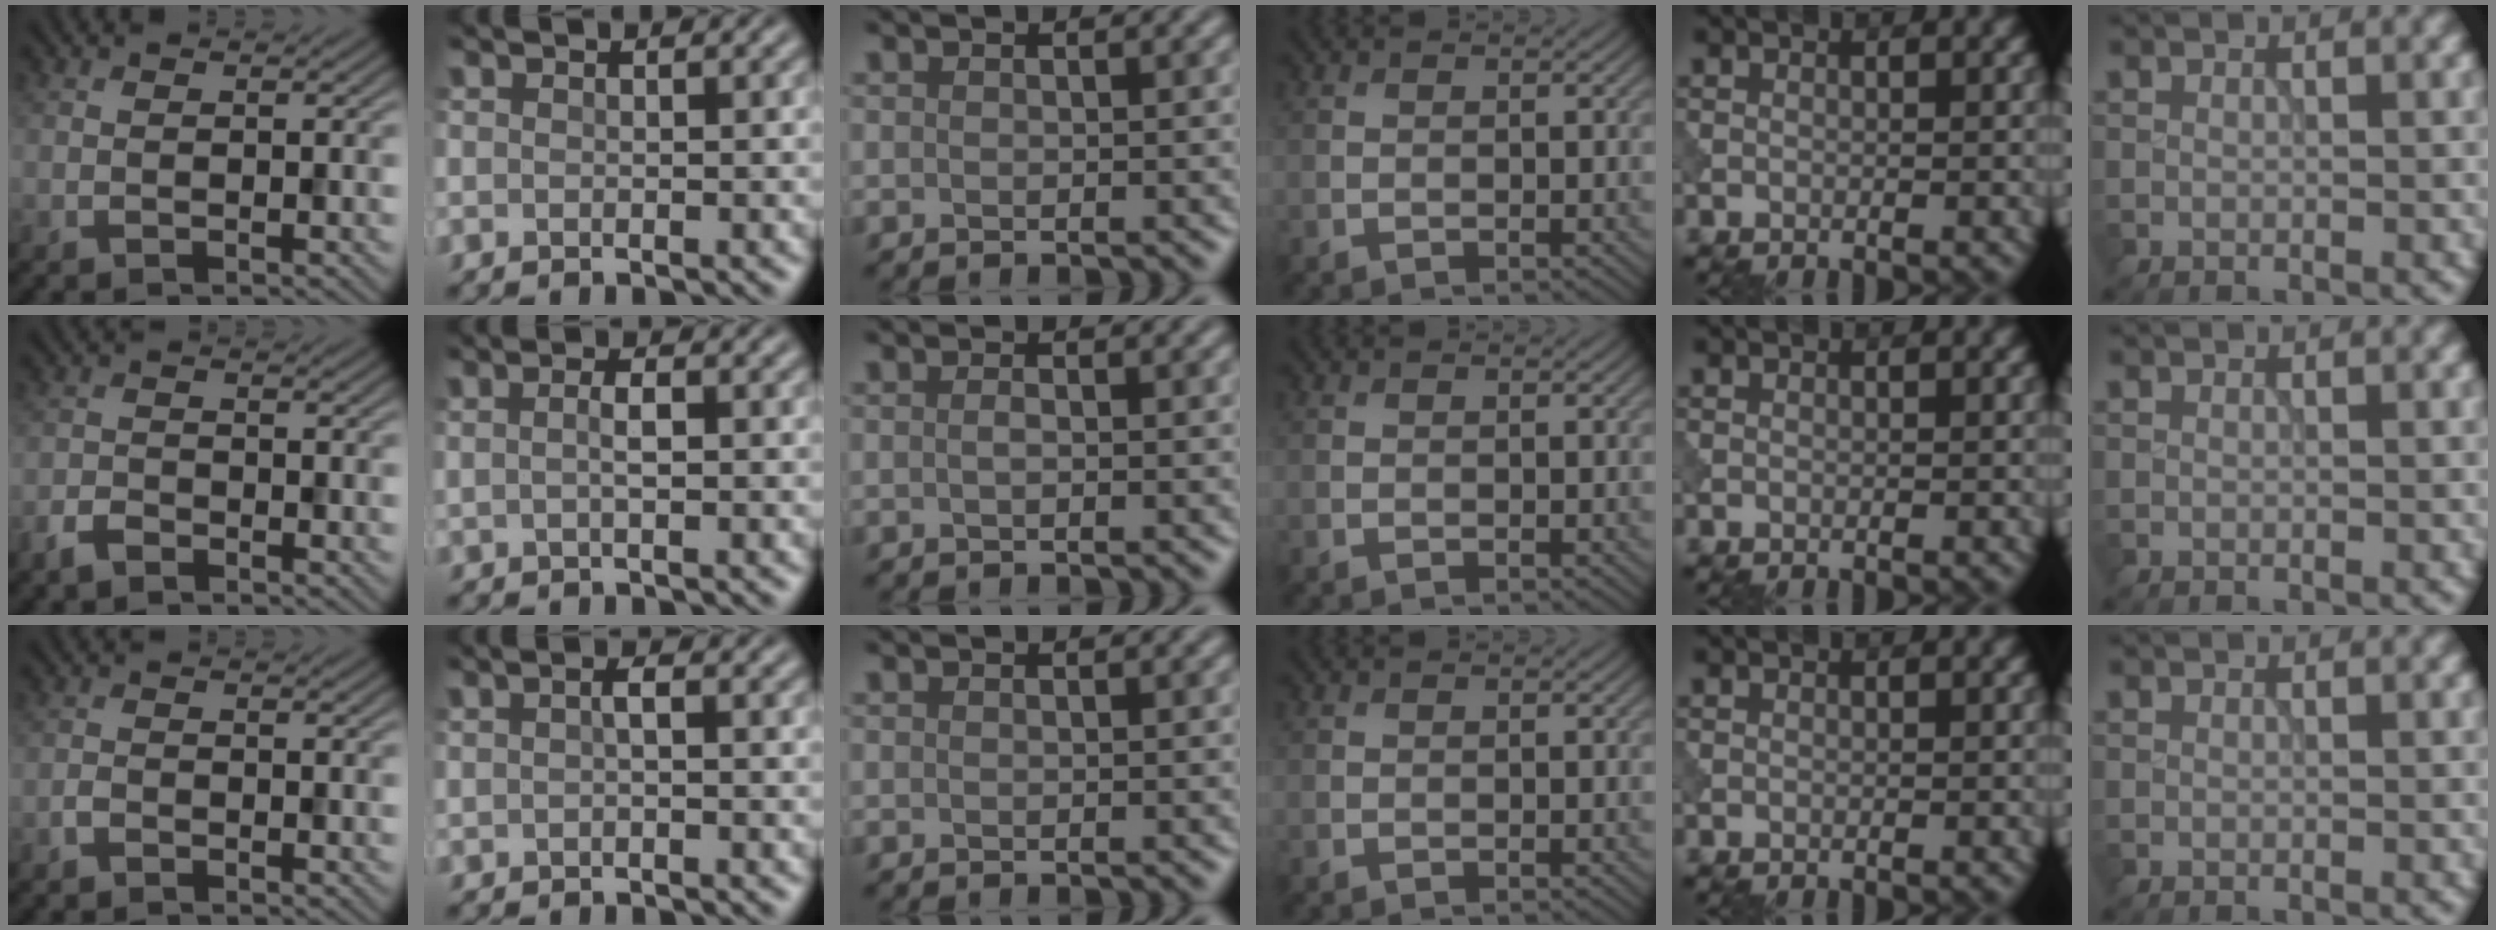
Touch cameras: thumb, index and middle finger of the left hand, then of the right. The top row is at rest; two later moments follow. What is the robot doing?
{"motion": "dispense", "object": "pipette"}